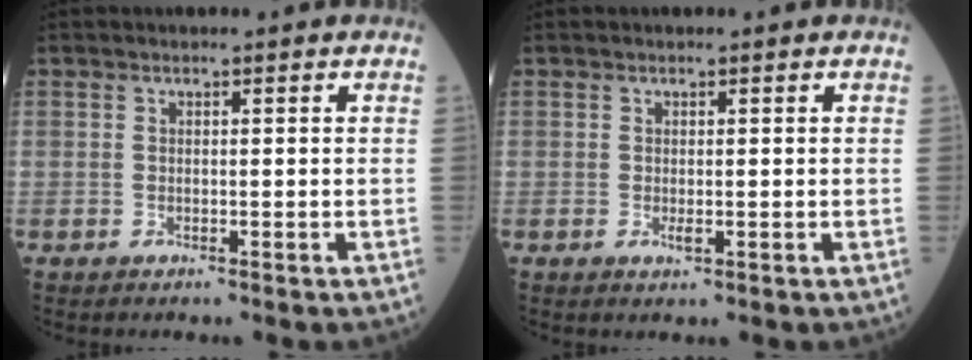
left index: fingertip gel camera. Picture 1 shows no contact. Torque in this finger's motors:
{"motor_torque": [0.25, 0.06, 0.10, 0.02]}